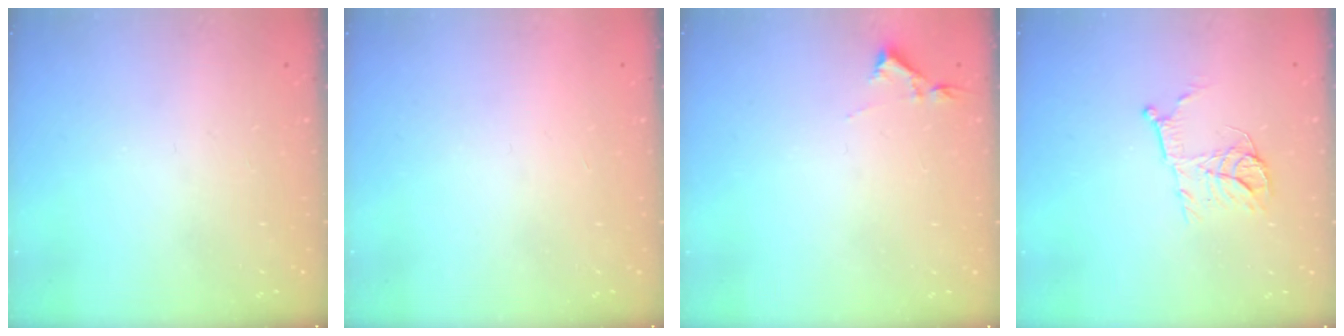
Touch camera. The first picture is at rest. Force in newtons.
{"total": 1.5, "press": 1.5, "slide": 0.1}
{"total": 2.9, "press": 2.9, "slide": 0.5}
{"total": 10.4, "press": 10.4, "slide": 0.6}